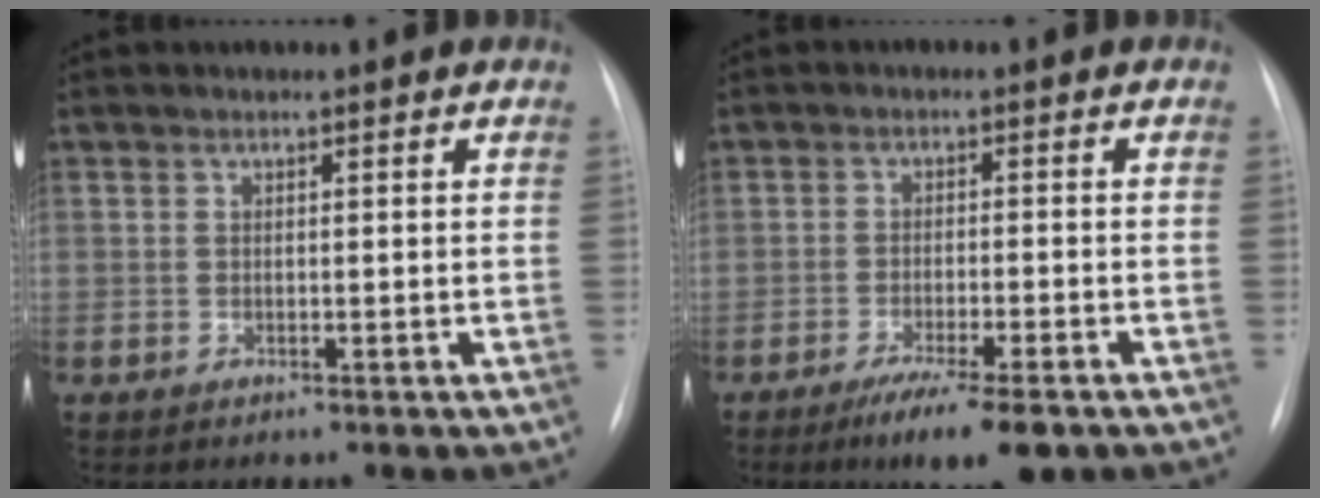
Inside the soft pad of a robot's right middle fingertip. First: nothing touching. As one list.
[{"total": 8.0, "force": [-5.4, 0.9, 5.8], "torque": [-0.087, -0.017, -0.080]}]